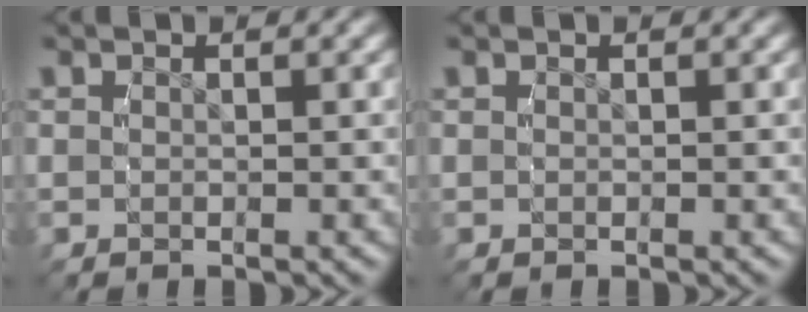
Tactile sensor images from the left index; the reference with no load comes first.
{"total": 0.0}